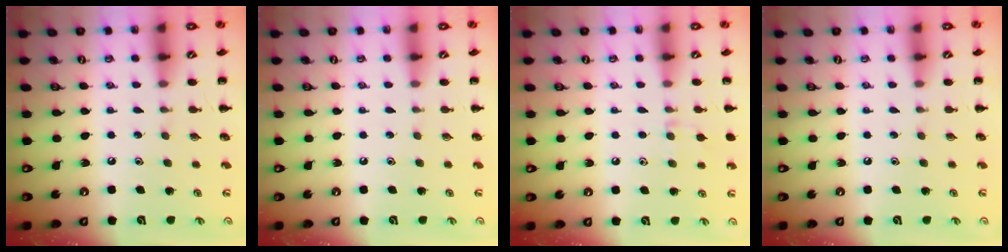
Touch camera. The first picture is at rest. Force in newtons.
{"total": 0.0}
{"total": 7.4, "press": 6.9, "slide": 2.5}
{"total": 0.0}